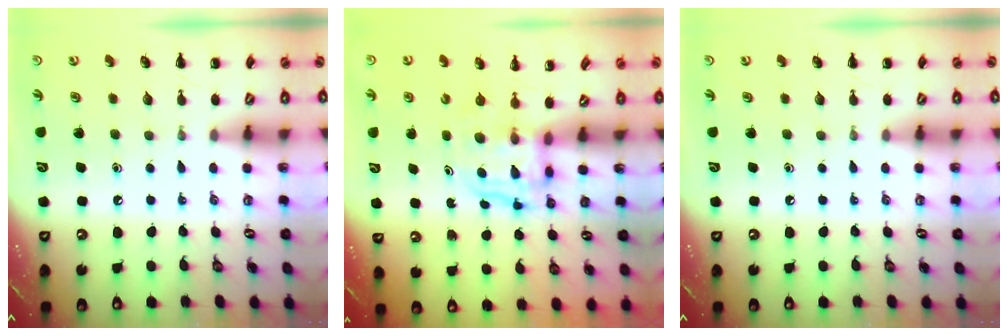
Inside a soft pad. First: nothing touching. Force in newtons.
{"total": 3.8, "press": 3.8, "slide": 0.4}
{"total": 0.0}